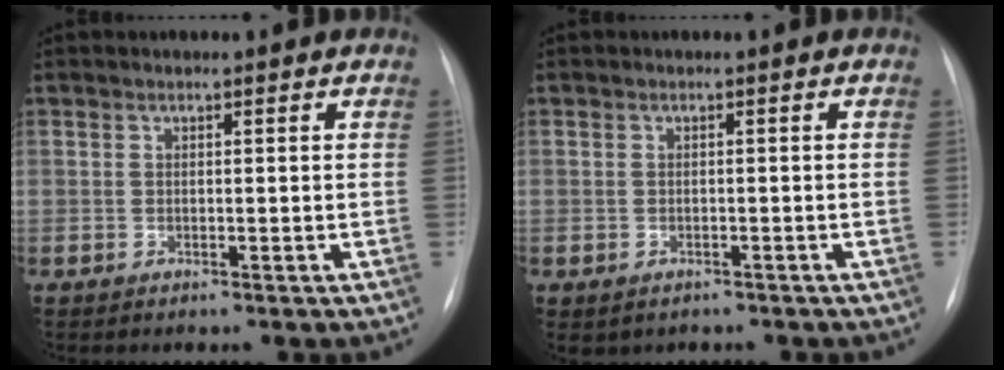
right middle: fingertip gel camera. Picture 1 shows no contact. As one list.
[{"total": 2.5, "force": [-1.8, 1.5, 0.8], "torque": [-0.011, -0.001, -0.015]}]